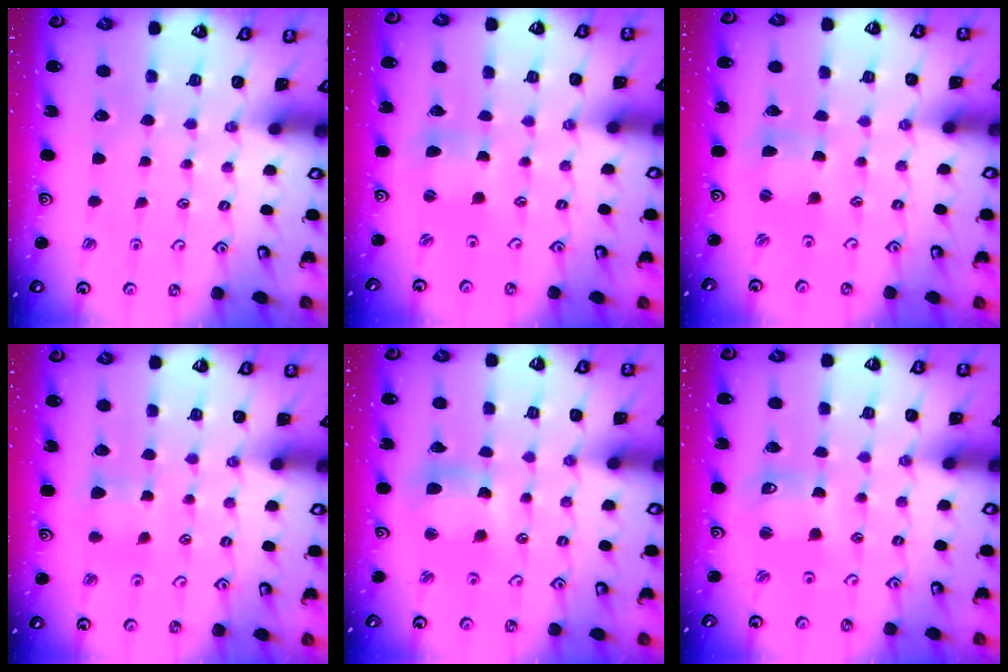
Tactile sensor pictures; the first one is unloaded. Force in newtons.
{"total": 2.7, "press": 2.6, "slide": 0.3}
{"total": 2.2, "press": 2.2, "slide": 0.3}
{"total": 4.1, "press": 4.1, "slide": 0.8}
{"total": 9.6, "press": 9.5, "slide": 1.2}
{"total": 5.4, "press": 5.4, "slide": 0.8}